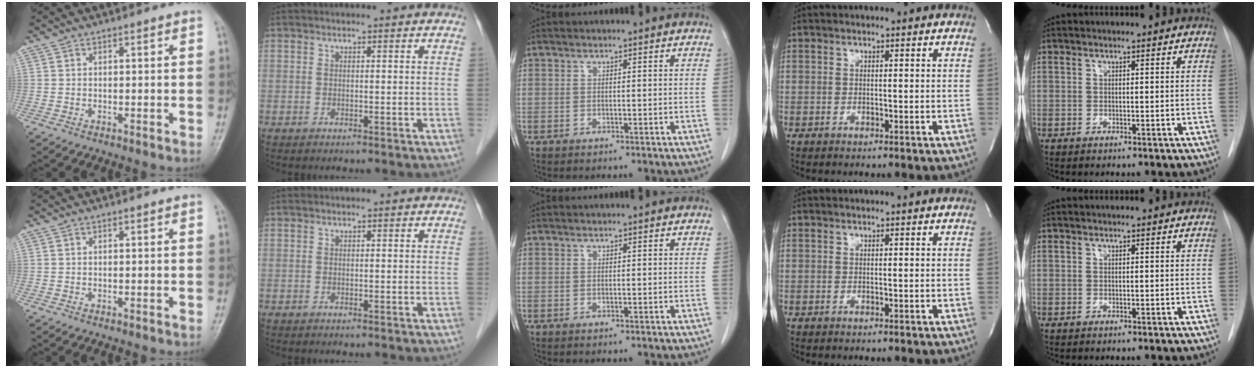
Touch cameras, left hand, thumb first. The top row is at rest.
{}